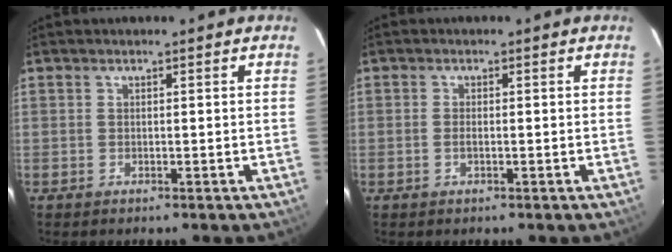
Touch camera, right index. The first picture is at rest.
{"total": 1.1, "force": [-0.3, 0.5, 0.9], "torque": [-0.022, 0.000, -0.007]}